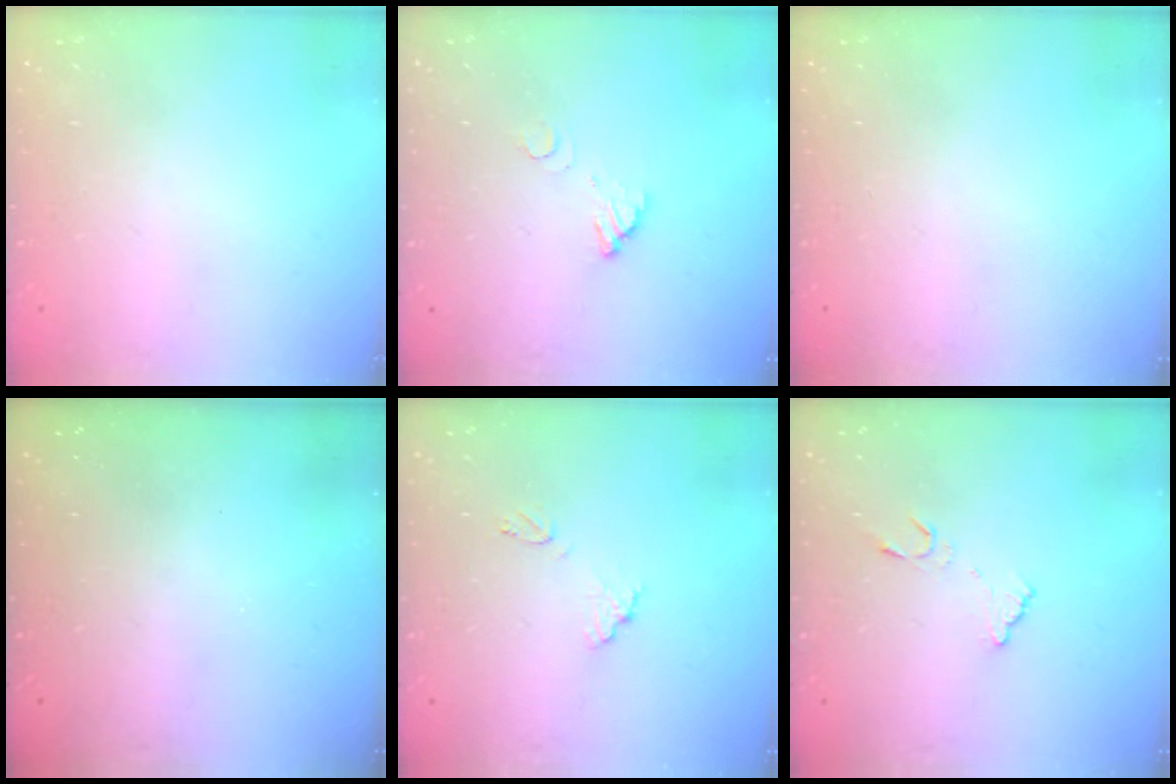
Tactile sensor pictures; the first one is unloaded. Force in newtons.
{"total": 3.5, "press": 3.5, "slide": 0.3}
{"total": 0.0}
{"total": 2.9, "press": 2.7, "slide": 0.8}
{"total": 9.5, "press": 9.5, "slide": 0.6}
{"total": 7.2, "press": 7.1, "slide": 0.5}